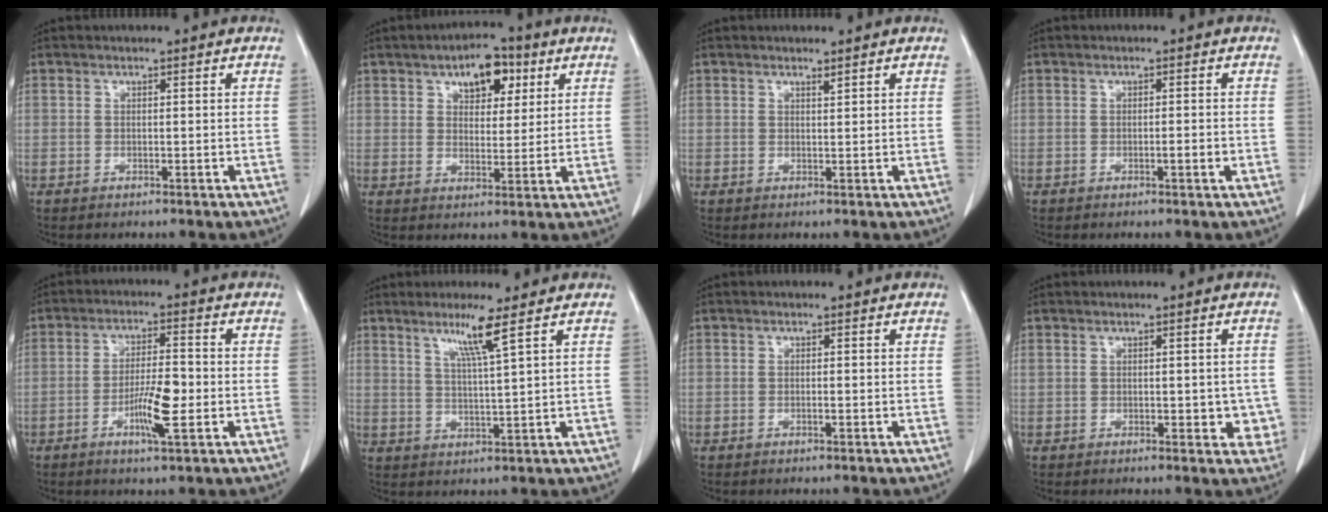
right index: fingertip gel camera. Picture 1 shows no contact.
{"total": 7.5, "force": [3.8, 3.9, 5.2], "torque": [-0.072, 0.012, 0.057]}
{"total": 0.7, "force": [0.6, -0.1, 0.3], "torque": [-0.010, -0.006, 0.011]}
{"total": 1.5, "force": [-0.5, 0.1, 1.4], "torque": [-0.022, -0.001, -0.008]}
{"total": 6.9, "force": [-2.1, 0.9, 6.6], "torque": [-0.122, -0.003, -0.037]}
{"total": 5.5, "force": [3.2, -1.3, 4.3], "torque": [-0.081, -0.008, 0.062]}
{"total": 0.6, "force": [-0.2, 0.0, 0.6], "torque": [-0.012, 0.000, -0.002]}
{"total": 4.8, "force": [-0.2, 2.7, 4.0], "torque": [-0.037, 0.011, 0.005]}